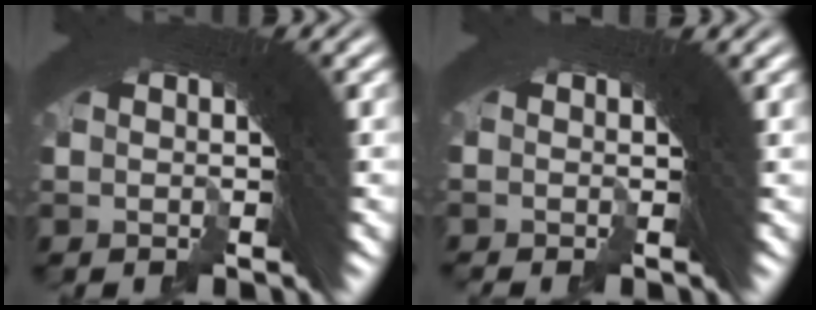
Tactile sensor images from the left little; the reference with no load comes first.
{"total": 0.8, "force": [-0.4, -0.5, 0.5], "torque": [-0.004, -0.002, -0.006]}